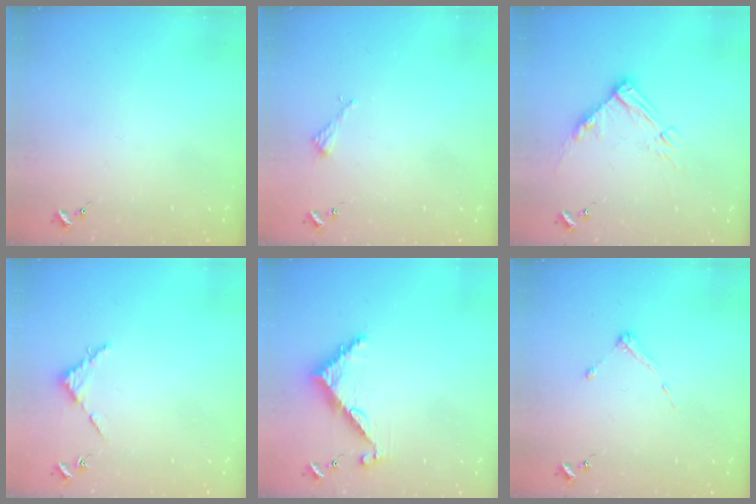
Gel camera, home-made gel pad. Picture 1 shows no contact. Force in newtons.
{"total": 2.2, "press": 2.2, "slide": 0.2}
{"total": 10.5, "press": 10.4, "slide": 1.2}
{"total": 2.7, "press": 2.7, "slide": 0.3}
{"total": 7.3, "press": 7.3, "slide": 0.6}
{"total": 3.4, "press": 3.4, "slide": 0.4}